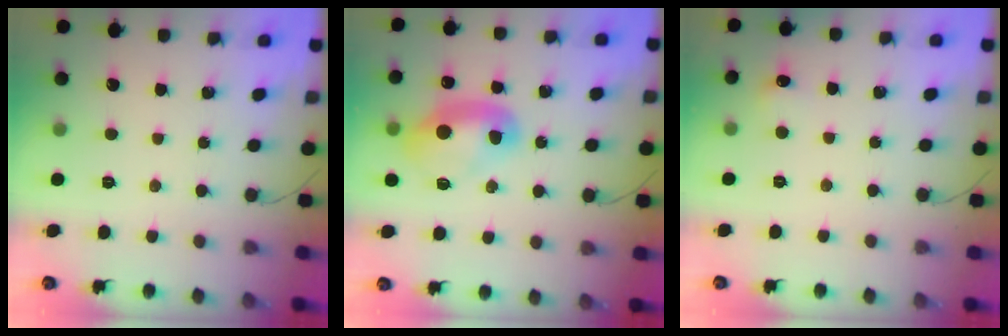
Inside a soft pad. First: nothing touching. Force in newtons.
{"total": 10.7, "press": 10.6, "slide": 0.9}
{"total": 3.8, "press": 3.6, "slide": 1.2}